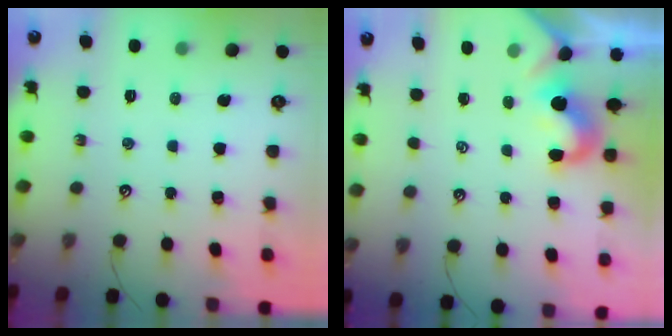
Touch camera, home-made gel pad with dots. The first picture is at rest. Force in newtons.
{"total": 0.0}